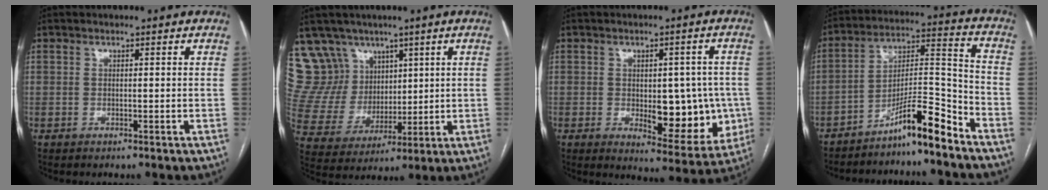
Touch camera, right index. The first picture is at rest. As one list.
[{"total": 13.9, "force": [9.3, 10.0, 2.3], "torque": [-0.065, 0.050, 0.200]}, {"total": 11.6, "force": [-1.4, 5.5, 10.1], "torque": [-0.115, 0.004, 0.000]}, {"total": 10.4, "force": [-8.3, 0.4, 6.4], "torque": [-0.109, 0.024, -0.140]}]